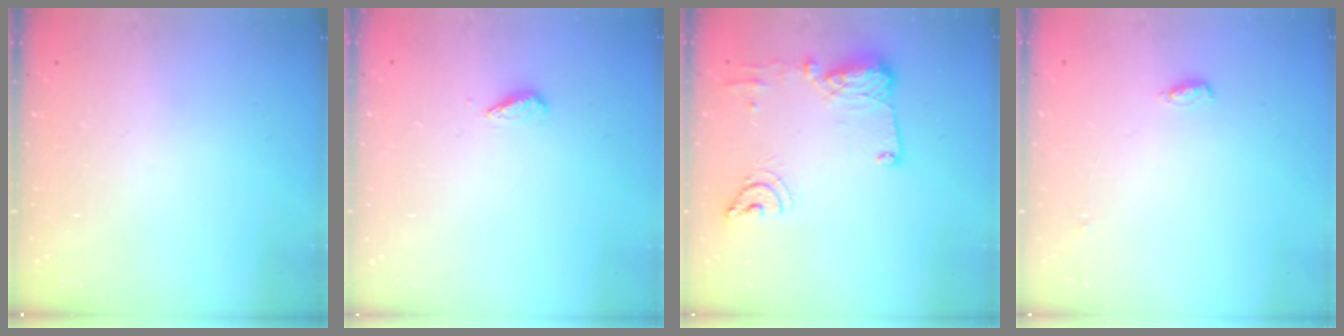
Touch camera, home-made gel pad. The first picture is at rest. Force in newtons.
{"total": 2.7, "press": 2.7, "slide": 0.6}
{"total": 14.2, "press": 14.0, "slide": 1.8}
{"total": 4.0, "press": 3.8, "slide": 1.1}